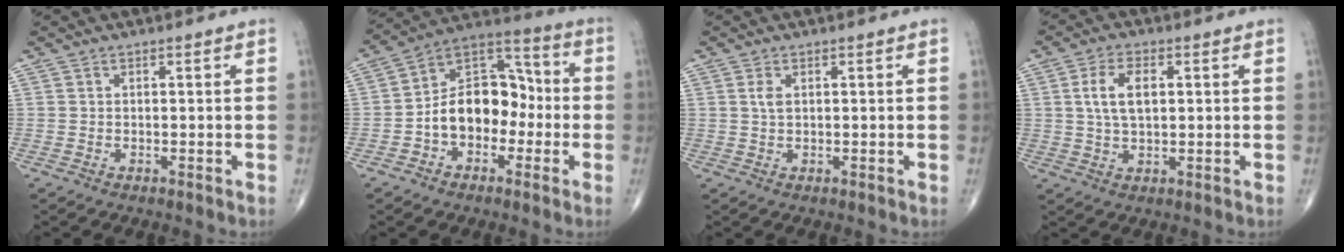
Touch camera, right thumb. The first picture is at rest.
{"total": 14.6, "force": [-2.7, 10.0, 10.2], "torque": [-0.132, 0.052, -0.056]}
{"total": 1.8, "force": [0.6, 0.9, 1.4], "torque": [-0.032, 0.004, 0.013]}
{"total": 6.9, "force": [1.4, 3.7, 5.7], "torque": [-0.109, 0.003, 0.026]}